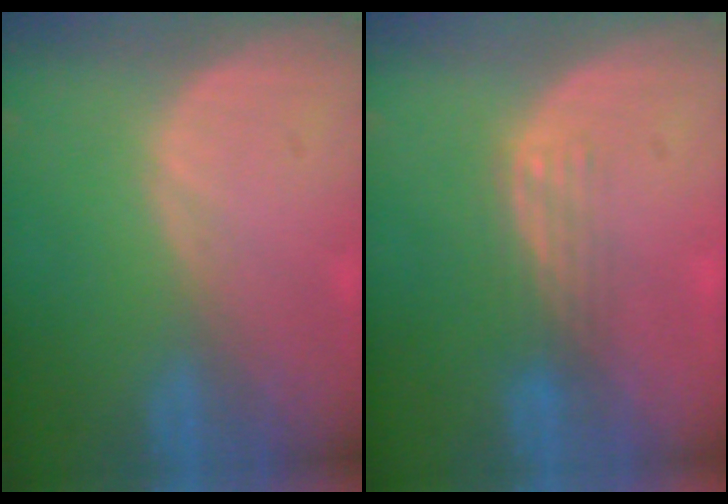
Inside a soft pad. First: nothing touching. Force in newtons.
{"total": 2.9, "press": 2.7, "slide": 1.2}